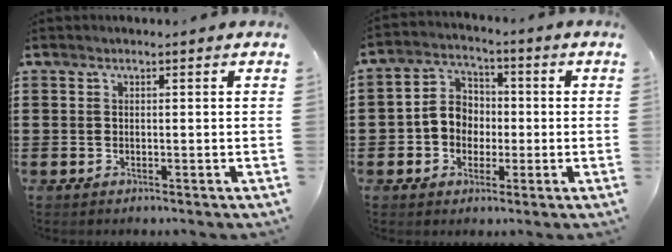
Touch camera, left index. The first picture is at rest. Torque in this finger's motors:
{"motor_torque": [1.54, 0.59, 0.65, 0.12]}